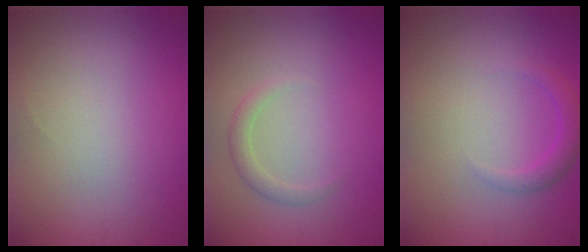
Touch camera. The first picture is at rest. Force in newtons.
{"total": 1.4, "press": 1.4, "slide": 0.1}
{"total": 1.7, "press": 1.7, "slide": 0.2}